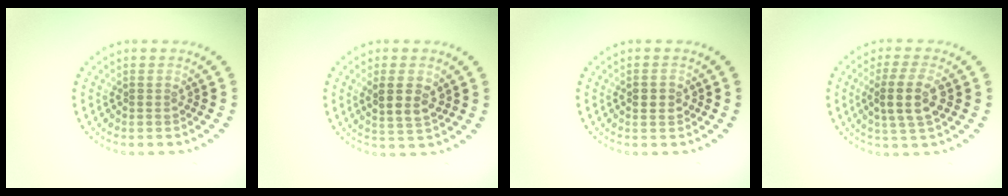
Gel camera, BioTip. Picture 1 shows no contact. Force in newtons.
{"total": 2.9, "press": 2.8, "slide": 0.8}
{"total": 2.1, "press": 2.1, "slide": 0.2}
{"total": 4.0, "press": 3.8, "slide": 1.4}